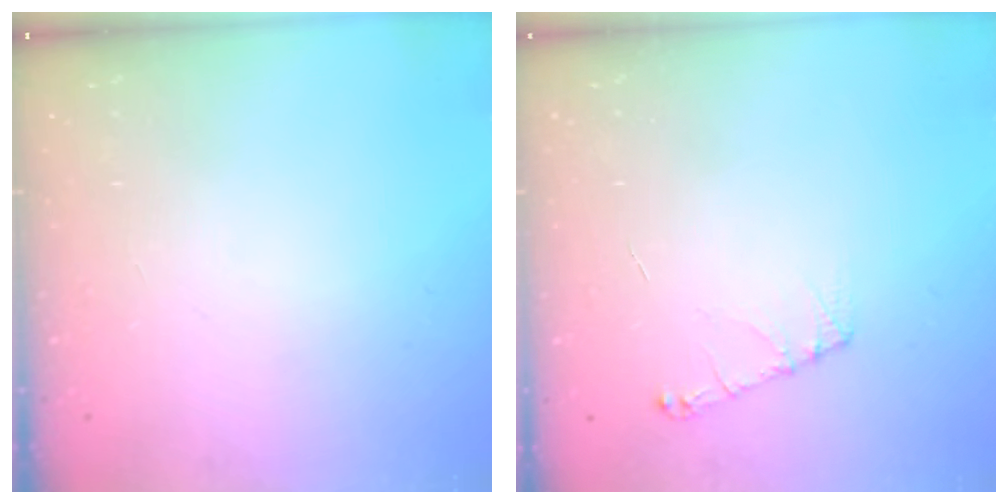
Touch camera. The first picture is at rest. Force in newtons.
{"total": 5.4, "press": 5.3, "slide": 0.7}